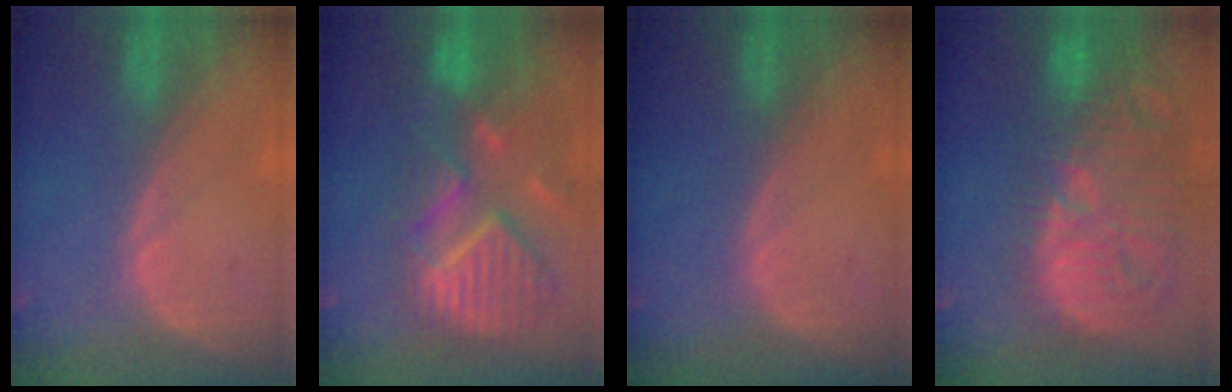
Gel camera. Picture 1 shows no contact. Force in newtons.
{"total": 12.1, "press": 10.5, "slide": 6.0}
{"total": 0.0}
{"total": 15.2, "press": 13.2, "slide": 7.4}